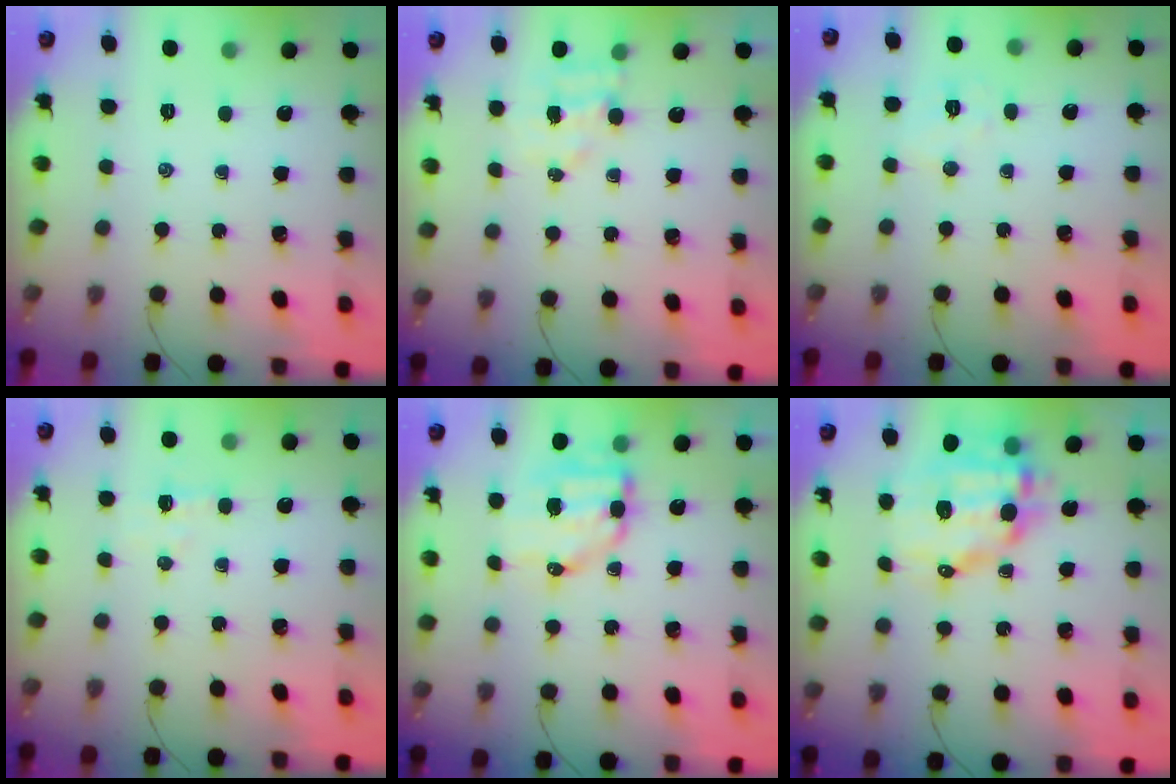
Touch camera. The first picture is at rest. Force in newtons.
{"total": 3.9, "press": 3.8, "slide": 0.6}
{"total": 5.4, "press": 5.3, "slide": 0.8}
{"total": 3.3, "press": 3.2, "slide": 0.9}
{"total": 9.0, "press": 8.9, "slide": 1.4}
{"total": 12.2, "press": 11.9, "slide": 2.5}